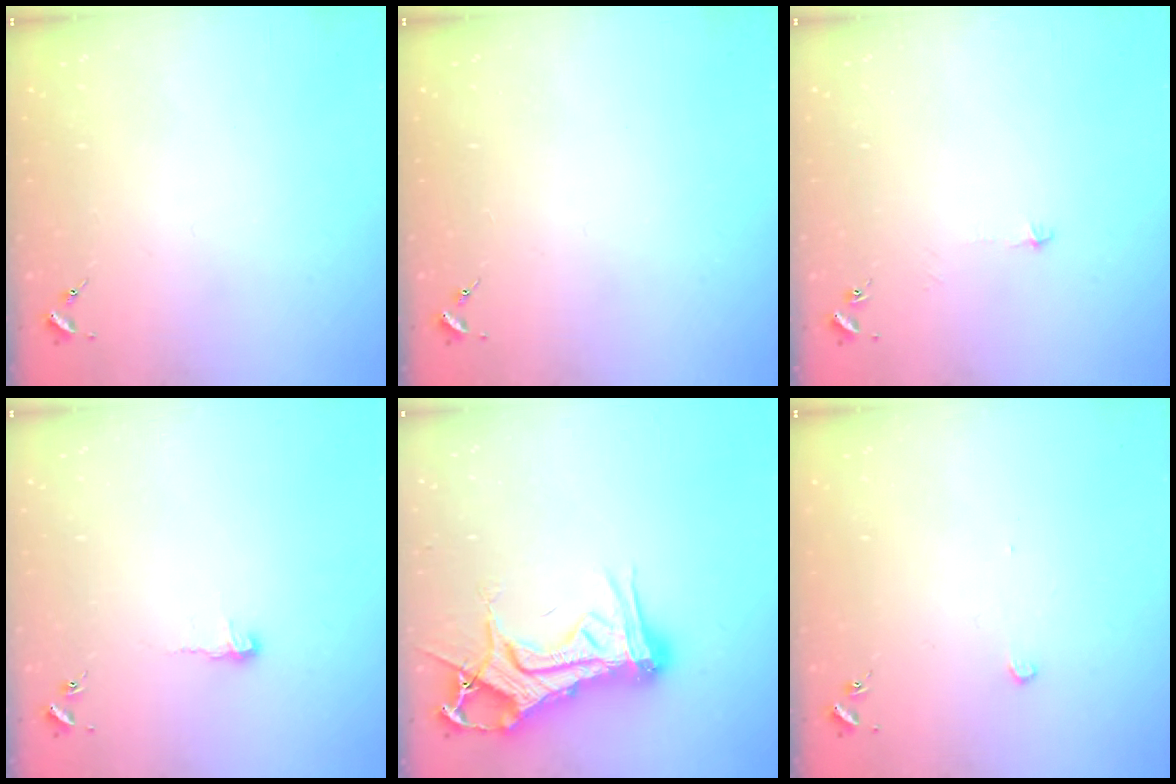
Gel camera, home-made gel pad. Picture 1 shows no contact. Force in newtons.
{"total": 0.0}
{"total": 2.7, "press": 2.6, "slide": 0.3}
{"total": 5.1, "press": 5.1, "slide": 0.5}
{"total": 16.8, "press": 16.8, "slide": 1.4}
{"total": 2.6, "press": 2.6, "slide": 0.2}